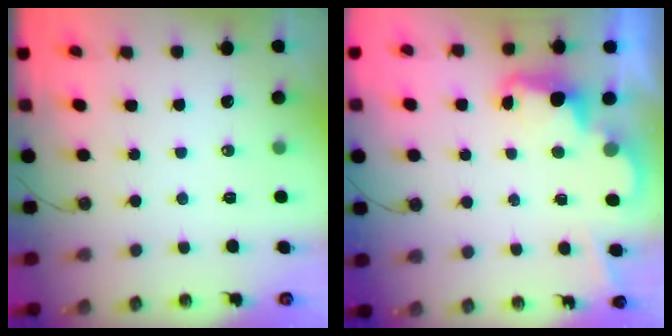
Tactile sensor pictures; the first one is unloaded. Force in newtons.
{"total": 2.4, "press": 2.3, "slide": 0.6}